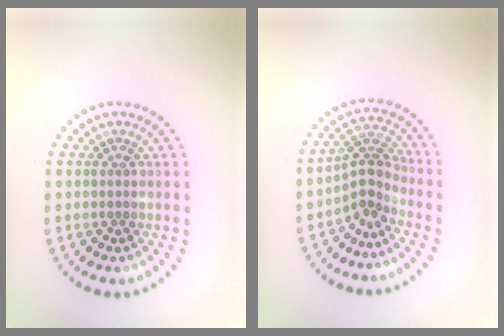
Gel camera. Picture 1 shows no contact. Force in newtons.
{"total": 2.9, "press": 2.0, "slide": 2.1}